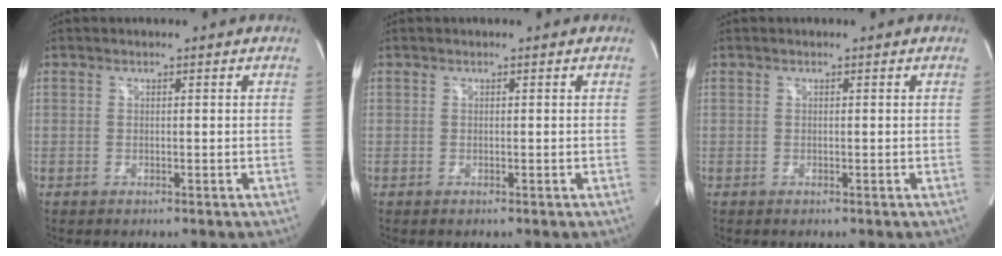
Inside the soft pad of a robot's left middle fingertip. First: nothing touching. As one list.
[{"total": 0.0}, {"total": 0.0}]